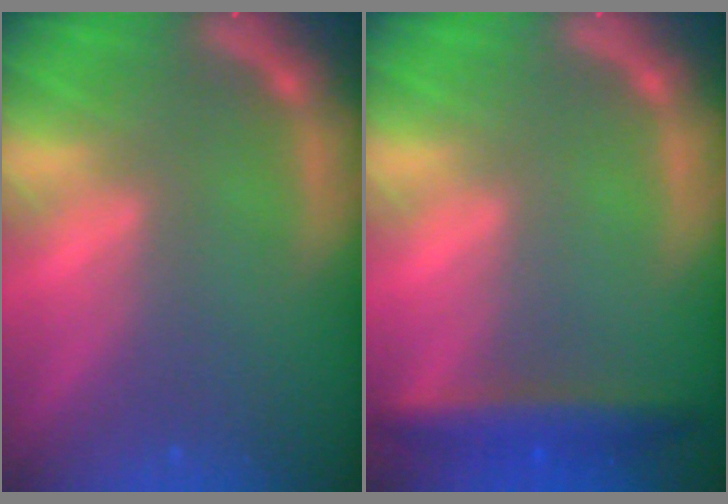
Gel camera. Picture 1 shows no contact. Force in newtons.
{"total": 4.0}